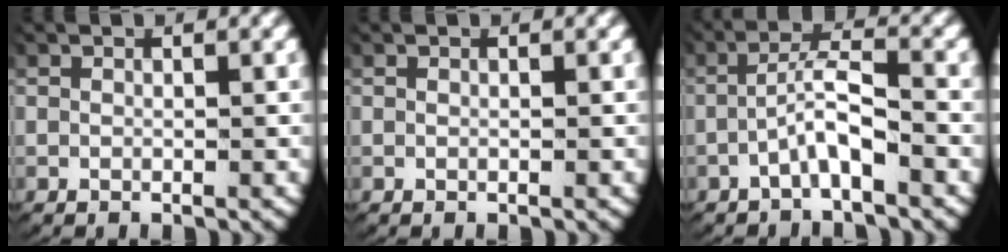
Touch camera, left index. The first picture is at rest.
{"total": 0.0}
{"total": 3.0, "force": [-1.2, 0.6, 2.7], "torque": [-0.052, 0.007, -0.025]}